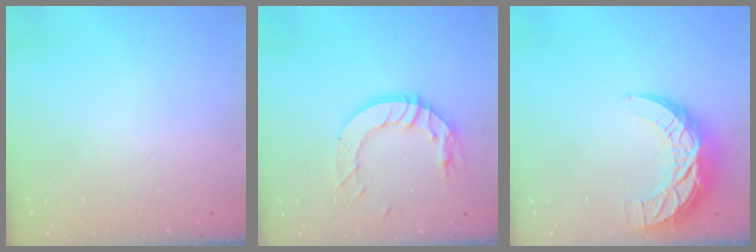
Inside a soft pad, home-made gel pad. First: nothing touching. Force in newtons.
{"total": 11.6, "press": 11.6, "slide": 1.2}
{"total": 11.8, "press": 11.8, "slide": 0.8}